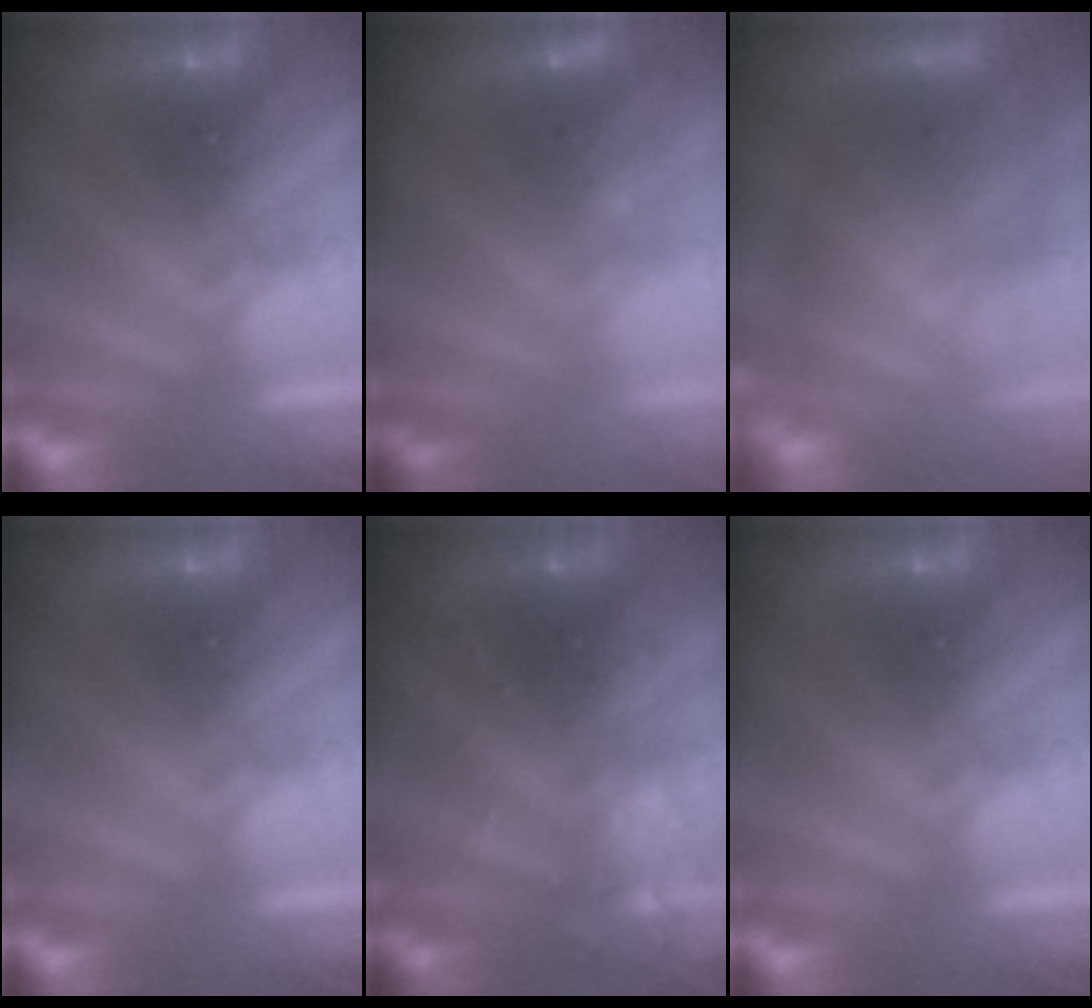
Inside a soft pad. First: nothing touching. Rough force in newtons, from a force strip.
{"total": 2.9}
{"total": 10.8}
{"total": 0.0}
{"total": 2.9}
{"total": 0.0}